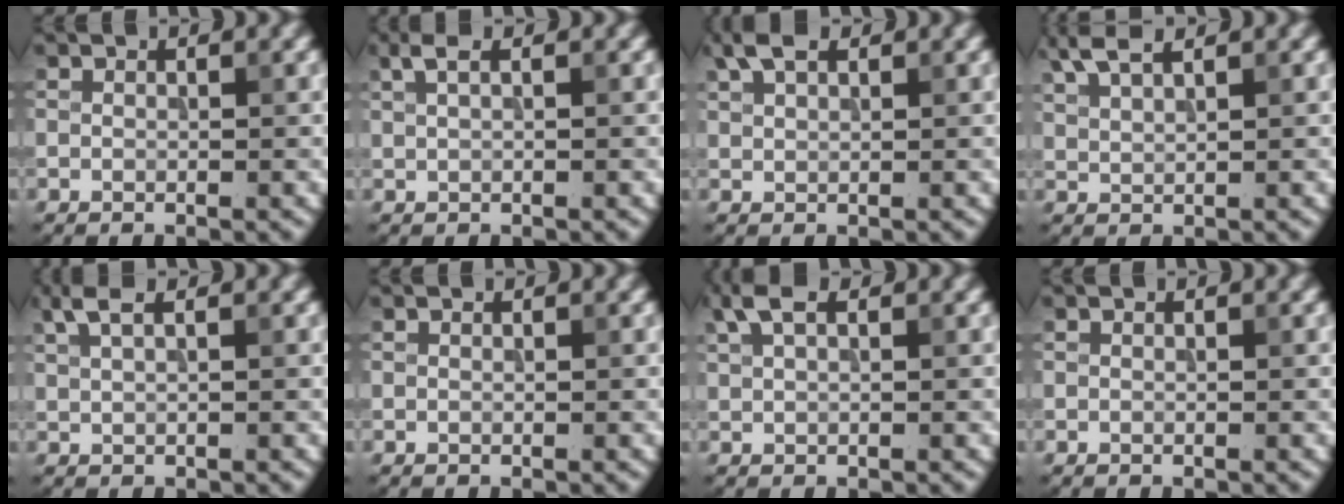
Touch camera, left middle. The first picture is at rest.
{"total": 1.6, "force": [0.9, 0.5, 1.2], "torque": [-0.025, 0.005, 0.017]}
{"total": 3.0, "force": [1.9, 1.4, 1.8], "torque": [-0.040, 0.010, 0.040]}
{"total": 3.2, "force": [2.5, 0.7, 1.9], "torque": [-0.044, 0.011, 0.053]}
{"total": 2.2, "force": [1.4, 0.7, 1.6], "torque": [-0.033, 0.004, 0.029]}
{"total": 0.0}
{"total": 2.6, "force": [1.5, 1.2, 1.8], "torque": [-0.042, 0.007, 0.029]}
{"total": 0.0}